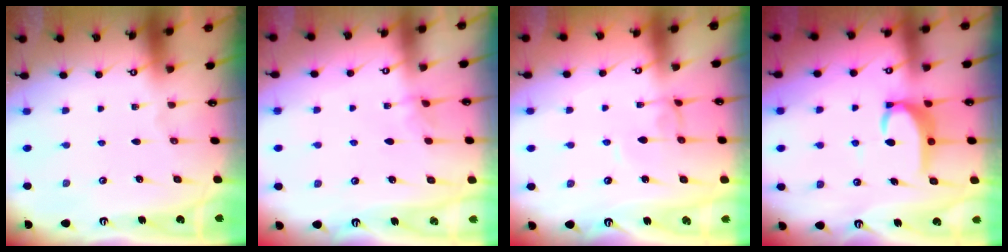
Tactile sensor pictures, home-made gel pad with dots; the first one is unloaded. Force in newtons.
{"total": 3.4, "press": 3.4, "slide": 0.1}
{"total": 1.7, "press": 1.7, "slide": 0.1}
{"total": 5.6, "press": 5.6, "slide": 0.3}